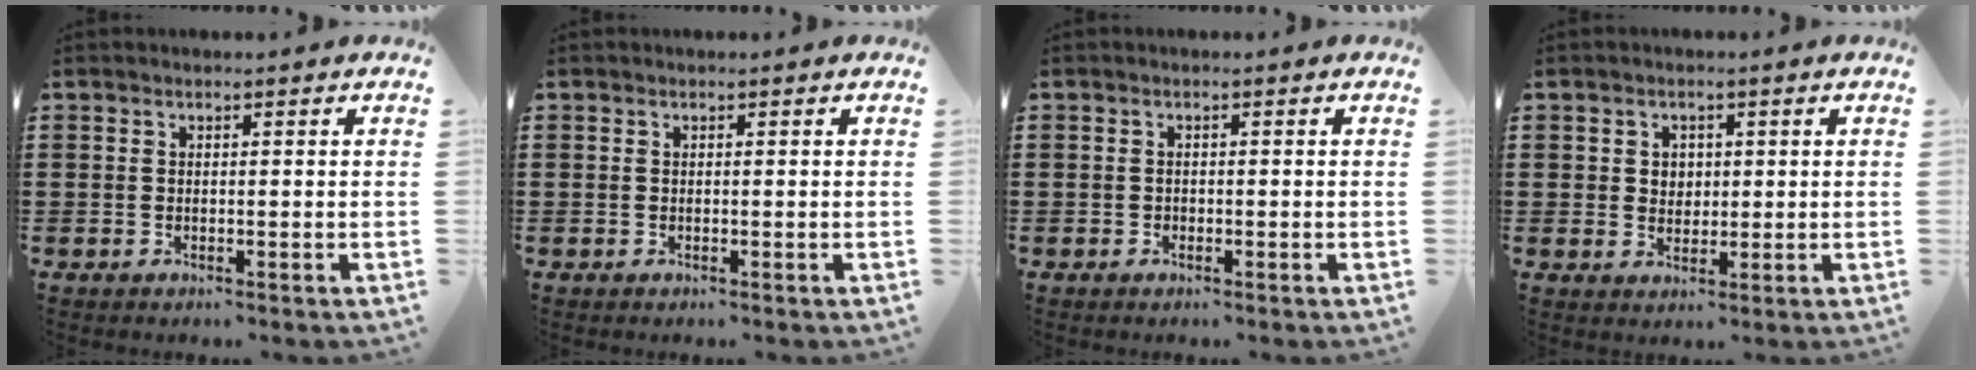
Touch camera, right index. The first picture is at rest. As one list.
[{"total": 0.0}, {"total": 0.6, "force": [-0.4, 0.4, 0.2], "torque": [-0.005, 0.000, -0.008]}, {"total": 2.2, "force": [0.6, 2.0, 0.7], "torque": [-0.022, 0.009, 0.010]}]